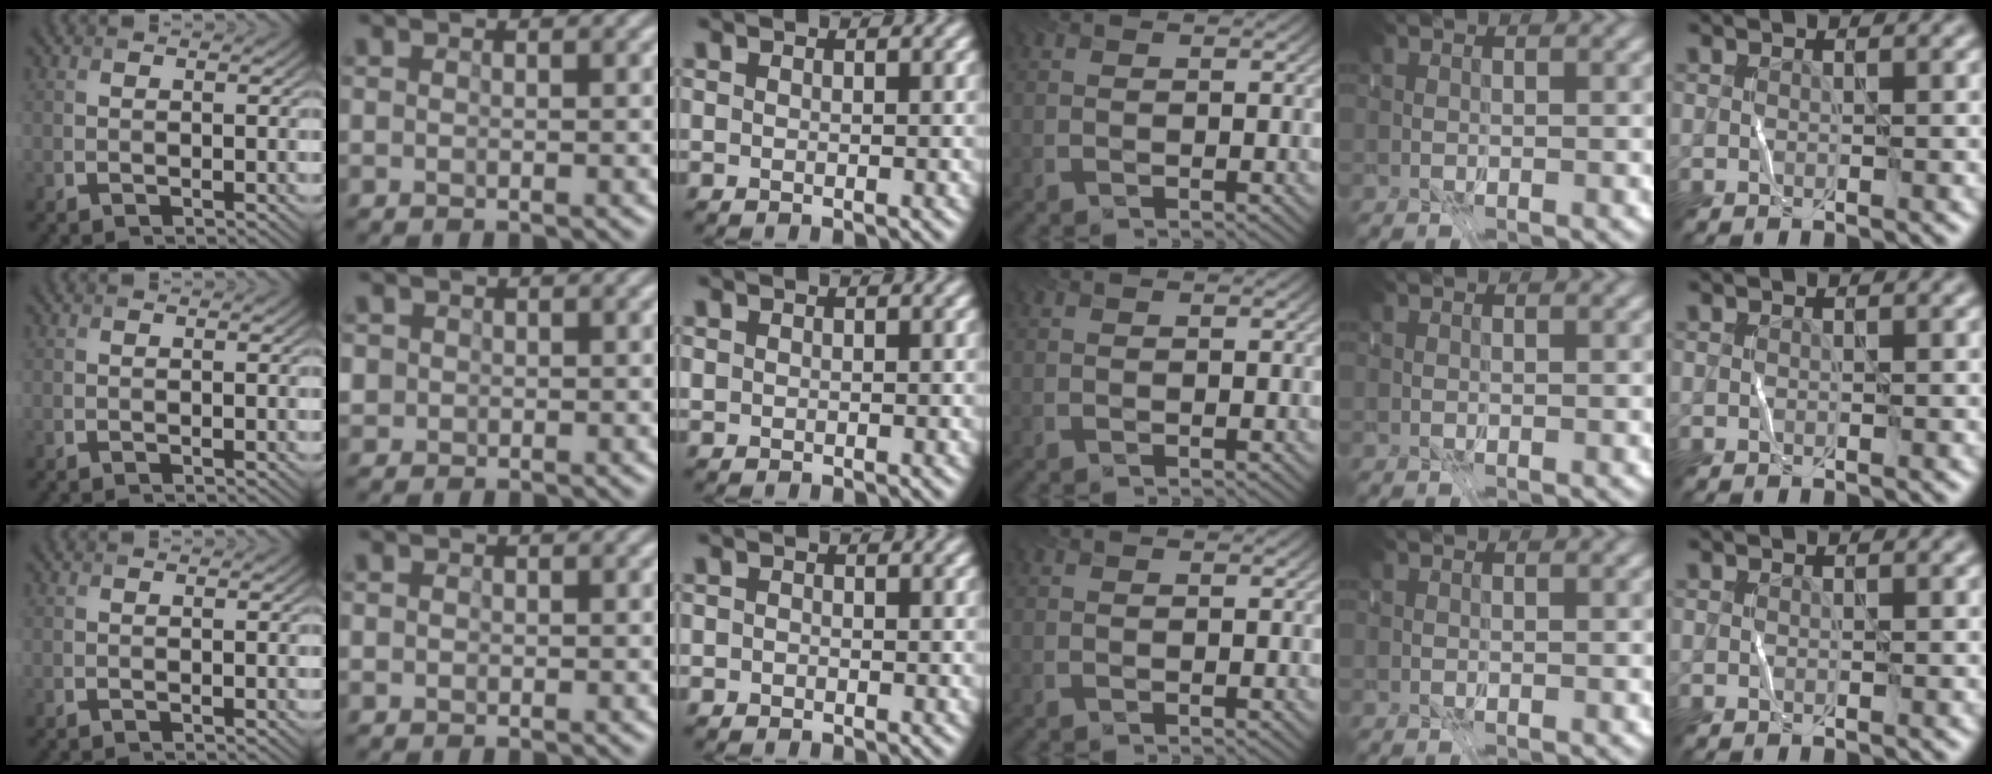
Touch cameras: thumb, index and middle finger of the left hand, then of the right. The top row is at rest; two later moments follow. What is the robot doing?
{"motion": "fold", "object": "receipt paper"}